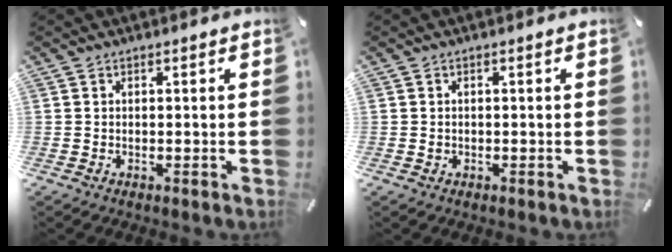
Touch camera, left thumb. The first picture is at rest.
{"total": 0.8, "force": [-0.2, 0.7, 0.5], "torque": [-0.009, 0.002, -0.006]}